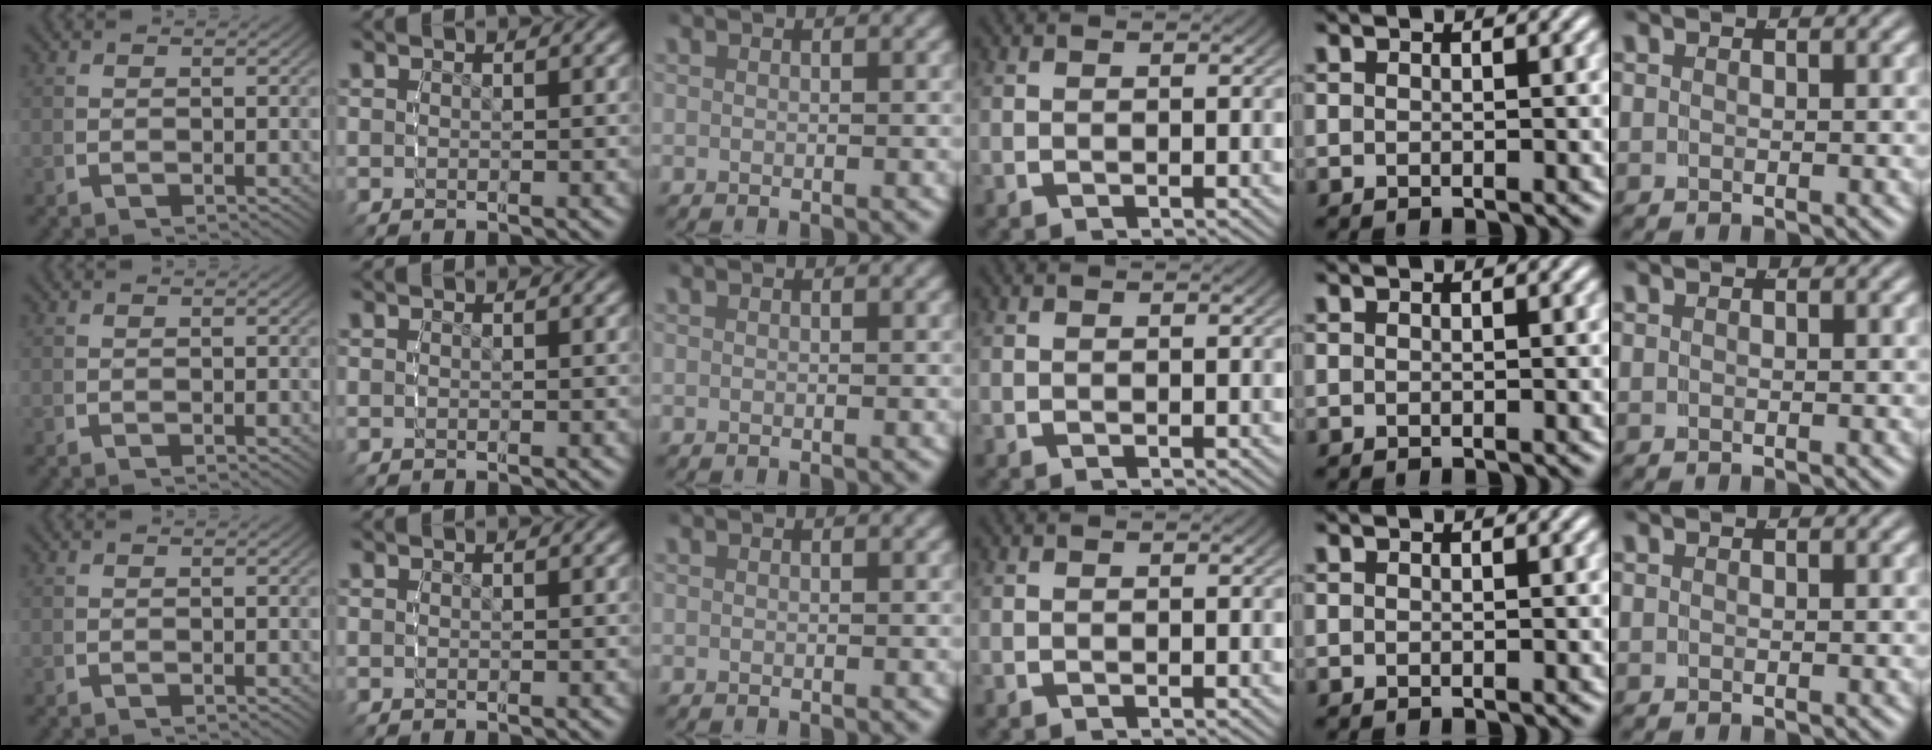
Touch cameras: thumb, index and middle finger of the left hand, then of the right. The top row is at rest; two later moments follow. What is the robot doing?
{"motion": "reach", "object": "jacket"}